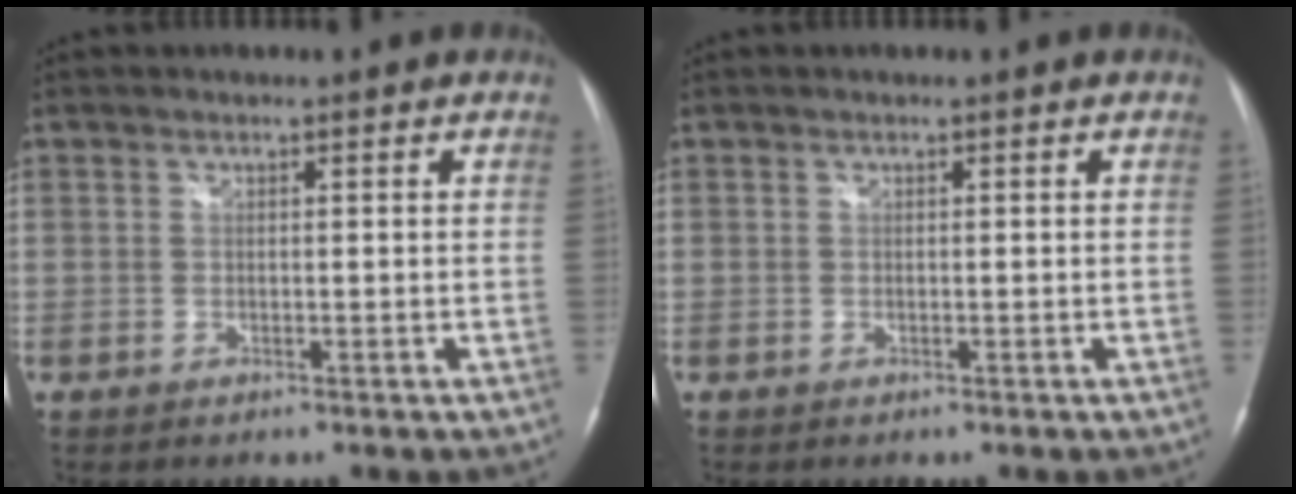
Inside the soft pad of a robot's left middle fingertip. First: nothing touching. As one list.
[{"total": 0.0}]